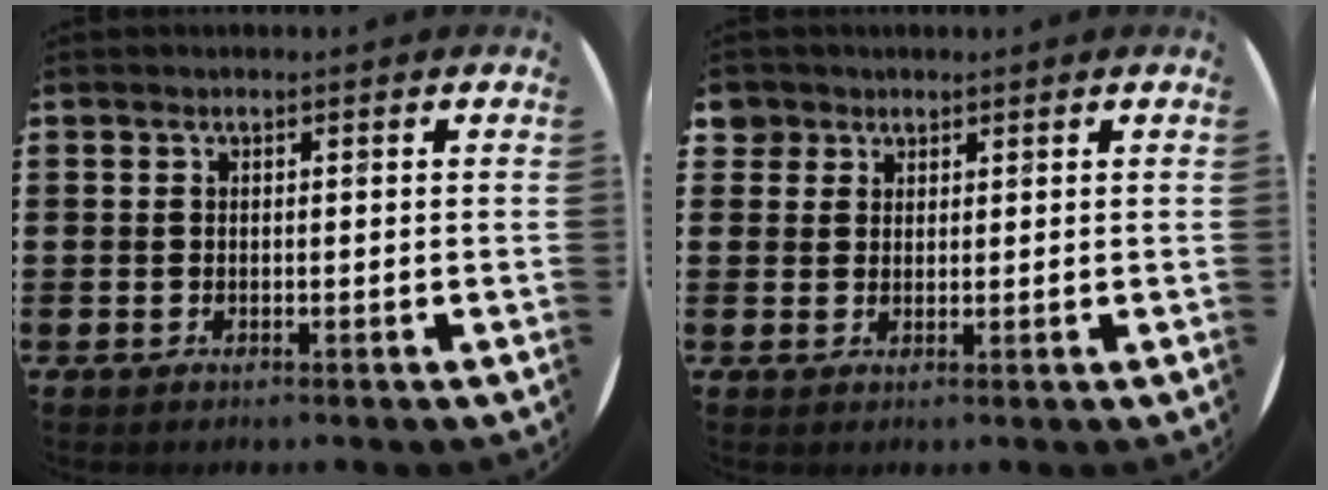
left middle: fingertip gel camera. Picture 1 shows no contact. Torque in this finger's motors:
{"motor_torque": [0.24, -0.17, -0.04, 0.01]}